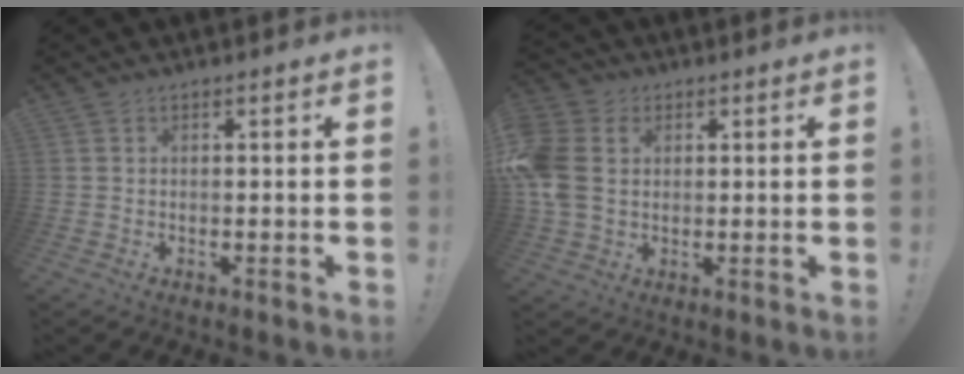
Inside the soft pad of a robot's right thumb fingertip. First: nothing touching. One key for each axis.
{"total": 12.1, "fx": 1.8, "fy": 9.2, "fz": 7.6, "tx": -0.183, "ty": 0.003, "tz": 0.036}